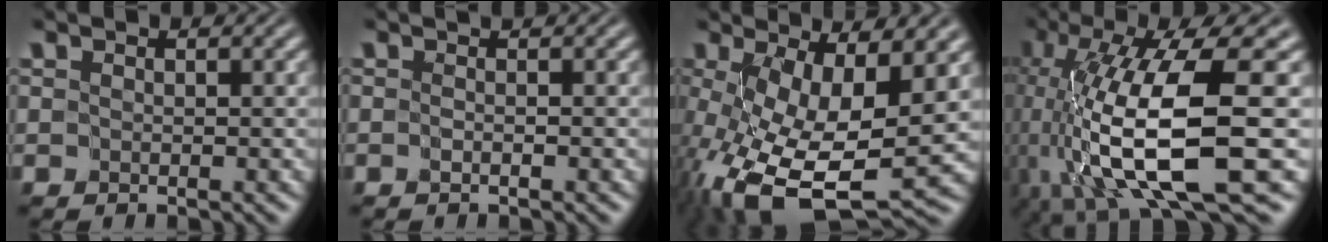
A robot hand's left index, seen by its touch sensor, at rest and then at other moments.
{"total": 0.6, "force": [-0.4, -0.4, 0.2], "torque": [-0.004, -0.004, -0.007]}
{"total": 13.4, "force": [-3.4, 5.3, 11.8], "torque": [-0.239, -0.033, -0.048]}
{"total": 13.3, "force": [-2.9, 3.7, 12.4], "torque": [-0.238, -0.007, -0.044]}